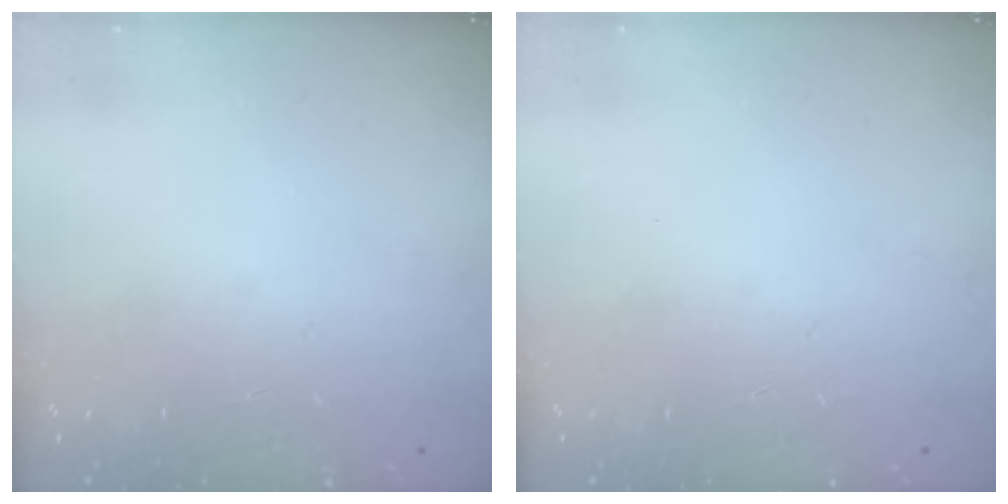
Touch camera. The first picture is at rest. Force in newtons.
{"total": 0.0}